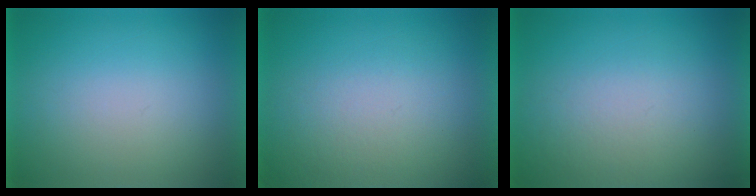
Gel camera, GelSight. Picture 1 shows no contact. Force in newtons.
{"total": 4.0}
{"total": 4.4}